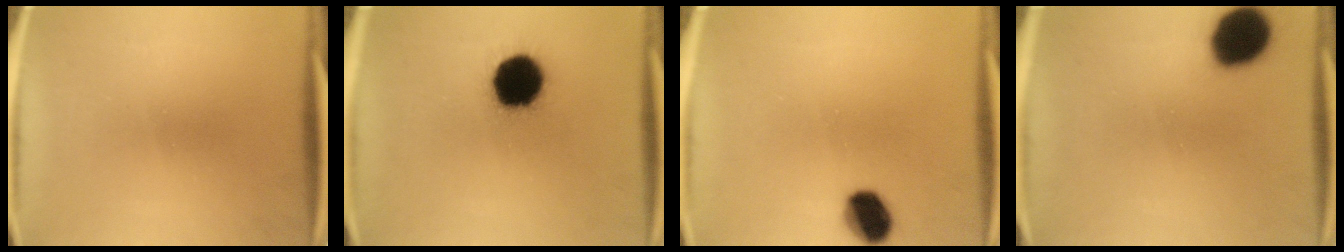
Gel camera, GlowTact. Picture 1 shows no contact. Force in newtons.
{"total": 17.3}
{"total": 8.1}
{"total": 13.7}